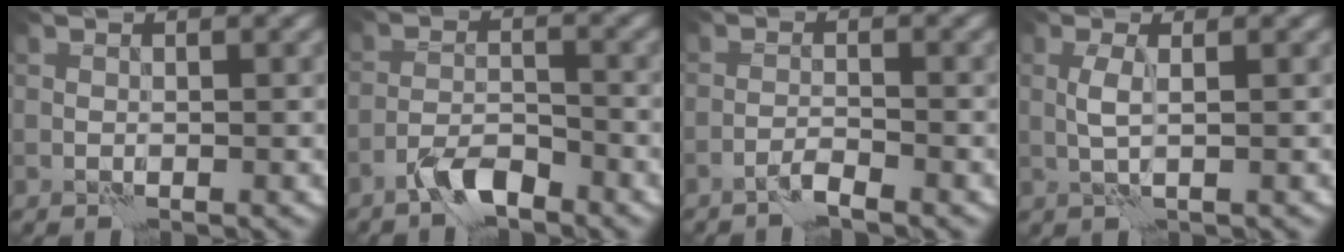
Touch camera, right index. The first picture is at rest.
{"total": 3.5, "force": [-2.9, 0.7, 1.8], "torque": [-0.036, 0.007, -0.061]}
{"total": 1.6, "force": [-1.4, -0.2, 0.7], "torque": [-0.014, 0.006, -0.032]}
{"total": 1.2, "force": [0.1, -0.3, 1.2], "torque": [-0.031, 0.006, 0.003]}